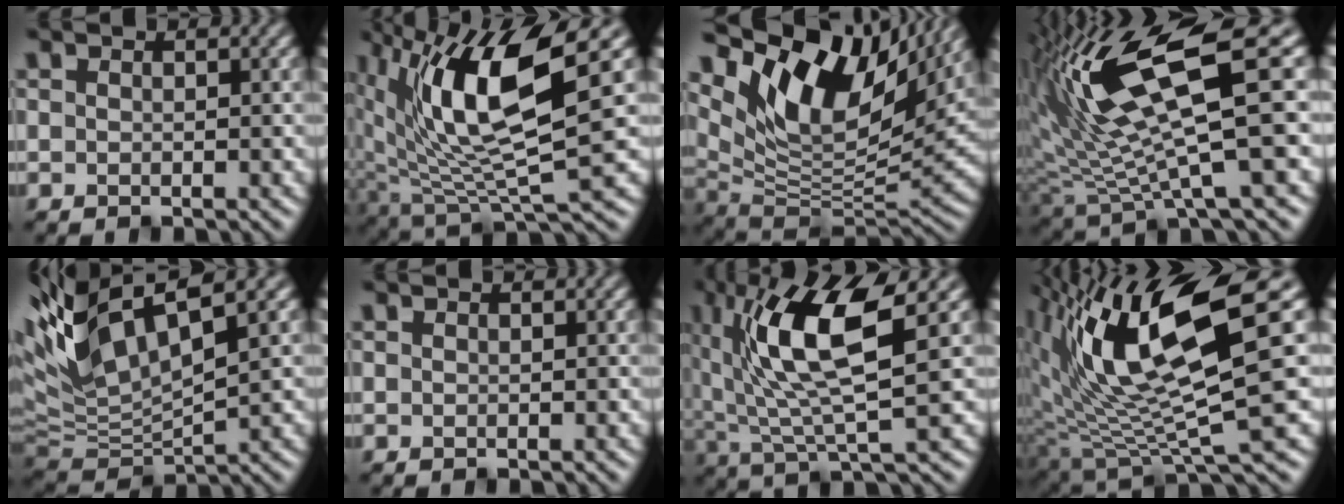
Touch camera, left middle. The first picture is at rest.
{"total": 12.0, "force": [3.6, 3.9, 10.8], "torque": [-0.211, -0.004, 0.074]}
{"total": 13.6, "force": [7.8, 5.9, 9.4], "torque": [-0.179, 0.018, 0.137]}
{"total": 12.2, "force": [4.5, 2.7, 11.0], "torque": [-0.199, 0.006, 0.084]}
{"total": 9.0, "force": [4.0, 3.0, 7.4], "torque": [-0.166, 0.017, 0.076]}
{"total": 0.0}
{"total": 9.4, "force": [3.4, 2.5, 8.5], "torque": [-0.160, 0.001, 0.063]}
{"total": 13.3, "force": [4.8, 3.3, 11.9], "torque": [-0.216, -0.002, 0.092]}